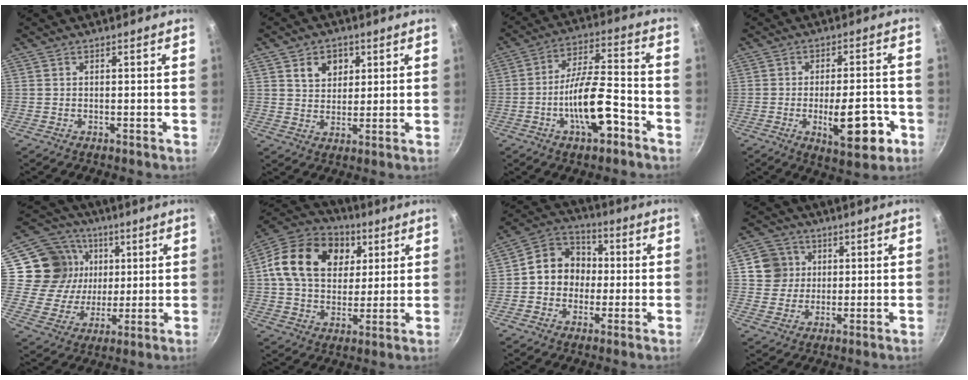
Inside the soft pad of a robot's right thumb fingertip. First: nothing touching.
{"total": 6.4, "force": [2.6, 5.0, 3.2], "torque": [-0.023, -0.005, 0.043]}
{"total": 13.3, "force": [-5.5, 4.9, 11.0], "torque": [-0.175, 0.042, -0.096]}
{"total": 12.3, "force": [-4.0, 4.9, 10.5], "torque": [-0.119, 0.013, -0.050]}
{"total": 15.7, "force": [4.1, 14.1, 5.8], "torque": [-0.078, 0.000, 0.070]}
{"total": 21.1, "force": [5.9, 15.7, 12.8], "torque": [-0.201, 0.009, 0.090]}
{"total": 11.3, "force": [-0.2, 9.8, 5.6], "torque": [-0.050, 0.028, -0.023]}
{"total": 7.2, "force": [1.9, 6.8, 1.6], "torque": [0.005, 0.004, 0.030]}